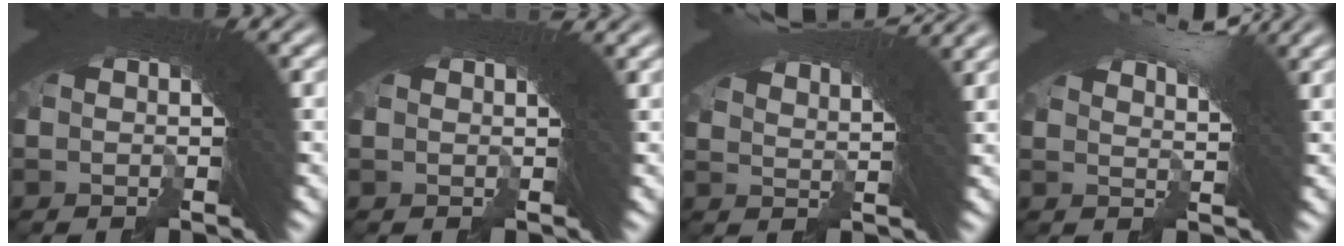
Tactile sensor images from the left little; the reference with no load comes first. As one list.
[{"total": 1.7, "force": [1.4, -0.7, 0.7], "torque": [-0.005, 0.007, 0.022]}, {"total": 6.8, "force": [5.9, -0.1, 3.4], "torque": [-0.053, 0.018, 0.093]}, {"total": 3.6, "force": [2.9, -0.8, 2.1], "torque": [-0.023, 0.006, 0.048]}]